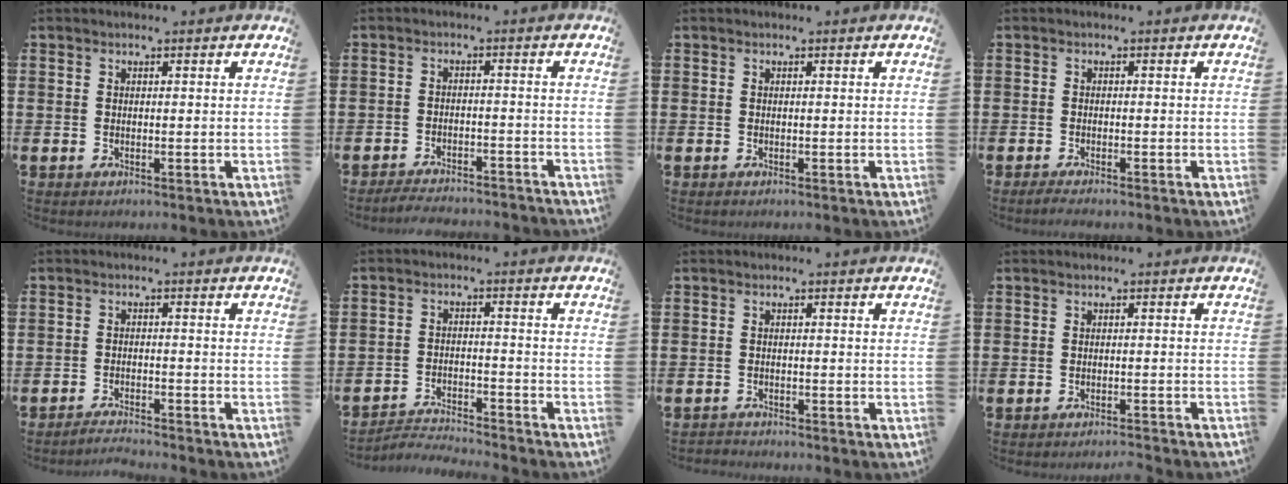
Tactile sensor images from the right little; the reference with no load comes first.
{"total": 2.7, "force": [-2.7, 0.0, 0.2], "torque": [-0.006, 0.004, -0.056]}
{"total": 0.0}
{"total": 1.1, "force": [-0.8, 0.1, 0.7], "torque": [-0.012, -0.003, -0.016]}
{"total": 2.1, "force": [-2.1, -0.2, 0.2], "torque": [-0.005, 0.003, -0.042]}
{"total": 3.1, "force": [-3.1, 0.0, -0.1], "torque": [-0.005, 0.003, -0.069]}
{"total": 0.9, "force": [-0.9, 0.1, -0.1], "torque": [-0.001, 0.001, -0.020]}
{"total": 1.1, "force": [-1.1, -0.2, 0.1], "torque": [-0.001, 0.002, -0.022]}